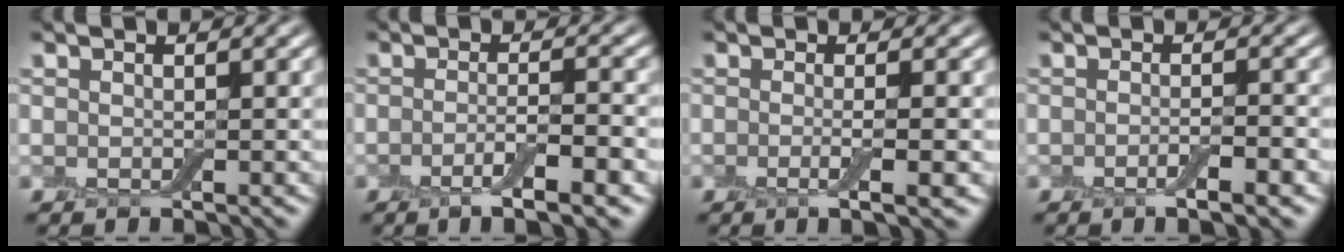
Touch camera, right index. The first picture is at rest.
{"total": 4.0, "force": [-1.6, 0.8, 3.6], "torque": [-0.061, -0.001, -0.030]}
{"total": 2.8, "force": [-0.4, 0.7, 2.7], "torque": [-0.037, -0.006, -0.009]}
{"total": 2.6, "force": [-1.1, 0.5, 2.3], "torque": [-0.032, 0.000, -0.019]}